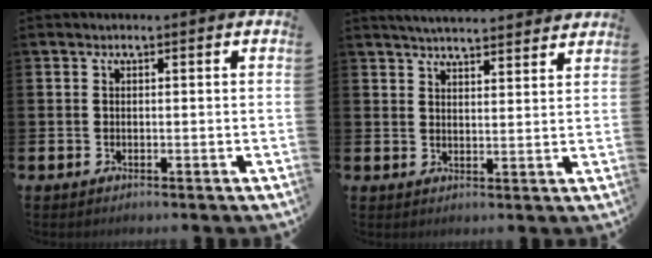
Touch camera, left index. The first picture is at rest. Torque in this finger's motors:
{"motor_torque": [0.56, -1.58, 0.03, 0.05]}